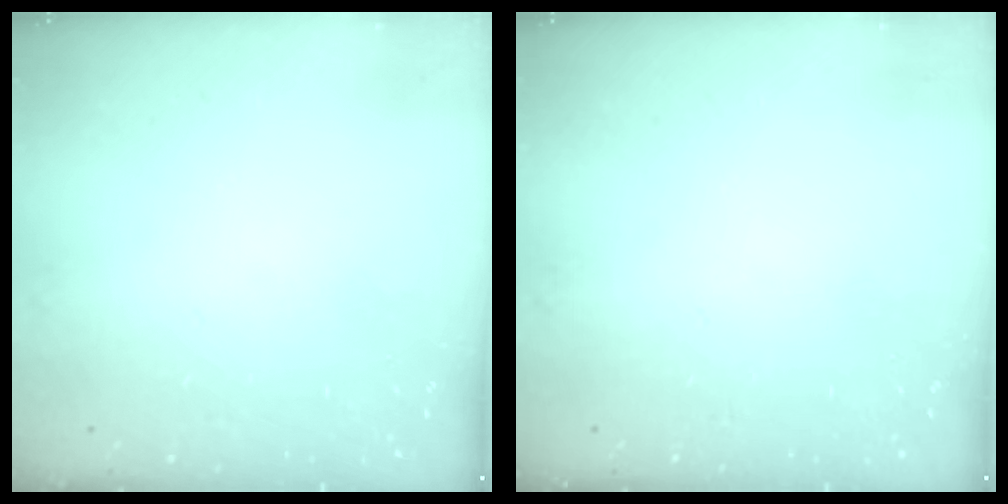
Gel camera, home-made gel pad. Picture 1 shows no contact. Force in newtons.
{"total": 0.0}